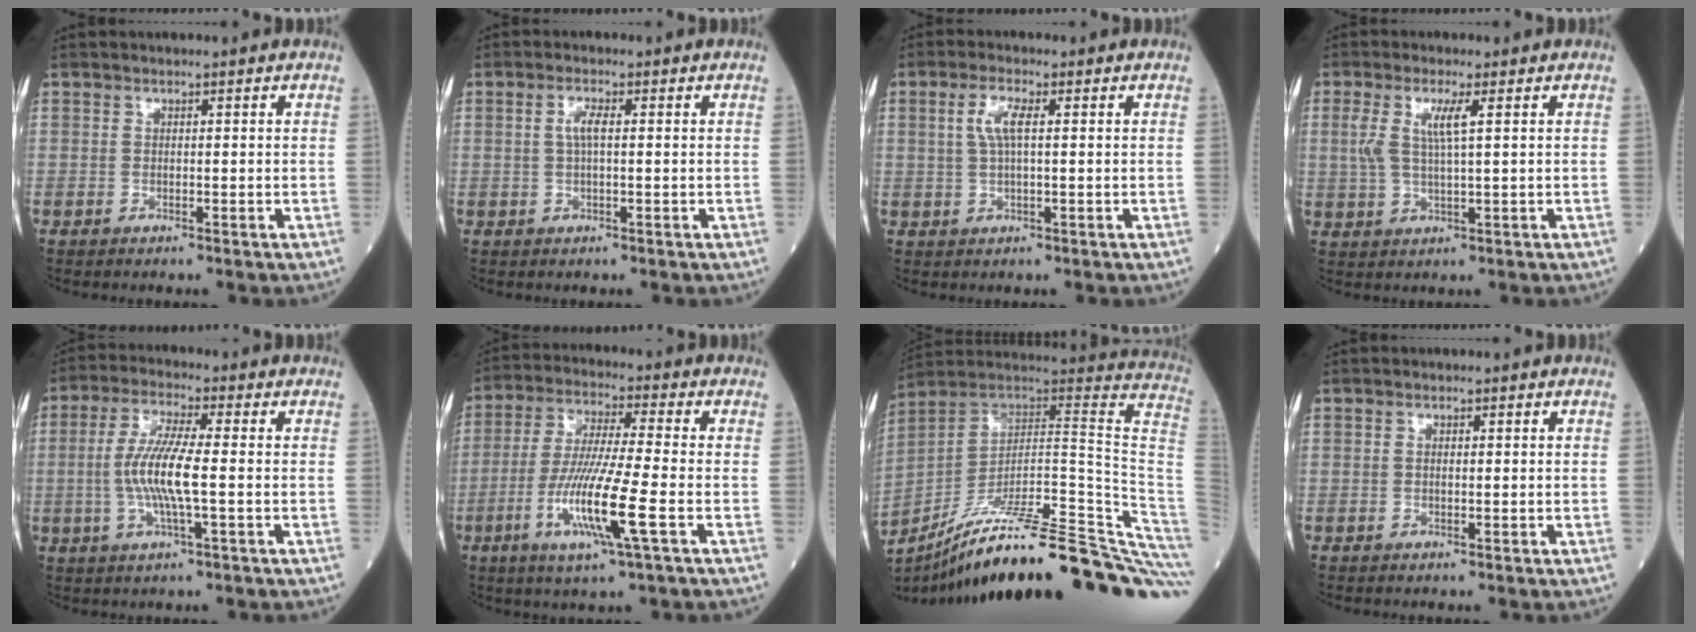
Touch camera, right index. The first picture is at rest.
{"total": 2.3, "force": [0.3, 0.4, 2.3], "torque": [-0.048, 0.003, 0.007]}
{"total": 3.8, "force": [0.9, 0.8, 3.6], "torque": [-0.078, 0.009, 0.020]}
{"total": 4.8, "force": [1.4, 0.5, 4.6], "torque": [-0.102, 0.005, 0.032]}
{"total": 8.5, "force": [-0.8, 0.6, 8.4], "torque": [-0.174, 0.001, -0.023]}
{"total": 12.4, "force": [-4.0, 0.0, 11.8], "torque": [-0.238, -0.019, -0.080]}
{"total": 34.3, "force": [-26.0, 1.3, 22.3], "torque": [-0.186, -0.007, -0.367]}
{"total": 0.6, "force": [0.0, 0.2, 0.6], "torque": [-0.012, 0.001, 0.000]}